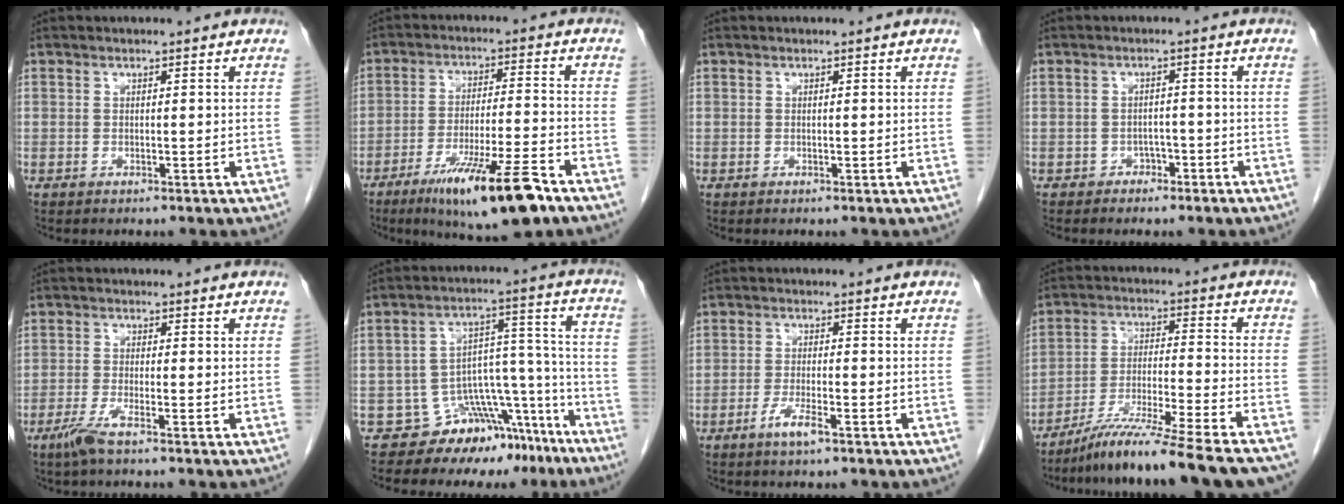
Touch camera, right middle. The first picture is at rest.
{"total": 13.7, "force": [-8.5, 1.0, 10.7], "torque": [-0.184, -0.026, -0.139]}
{"total": 0.0}
{"total": 2.2, "force": [-1.5, 1.5, 0.5], "torque": [-0.011, 0.007, -0.019]}
{"total": 3.3, "force": [-2.2, -0.1, 2.5], "torque": [-0.056, -0.008, -0.049]}
{"total": 12.0, "force": [-10.3, 5.7, 2.6], "torque": [-0.002, 0.091, -0.152]}
{"total": 3.6, "force": [-2.2, 0.4, 2.9], "torque": [-0.059, -0.004, -0.041]}
{"total": 16.6, "force": [-13.9, -1.3, 9.1], "torque": [-0.151, -0.034, -0.229]}